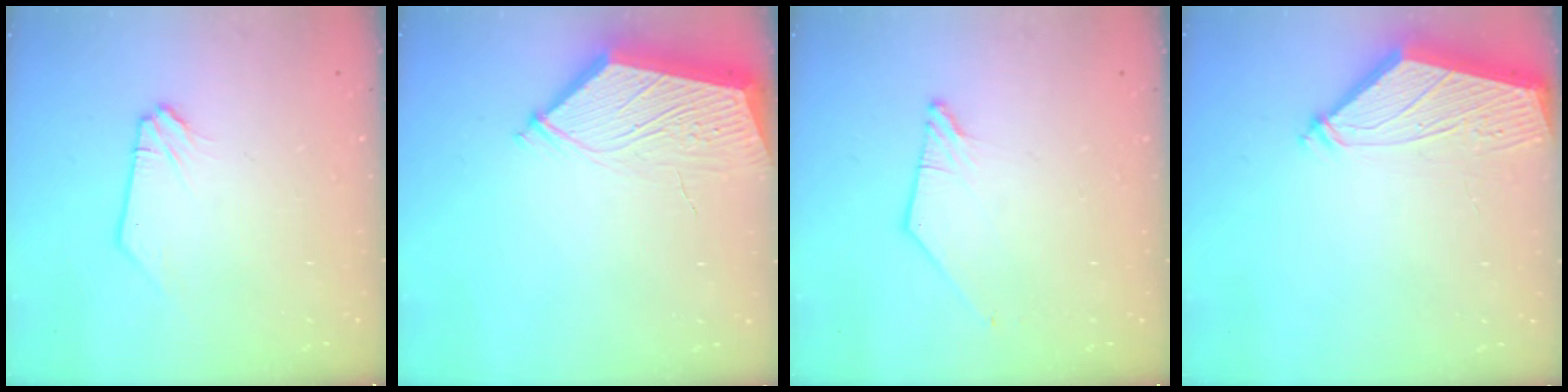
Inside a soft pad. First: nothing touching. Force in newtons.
{"total": 6.9, "press": 6.9, "slide": 0.8}
{"total": 0.0}
{"total": 3.8, "press": 3.8, "slide": 0.4}